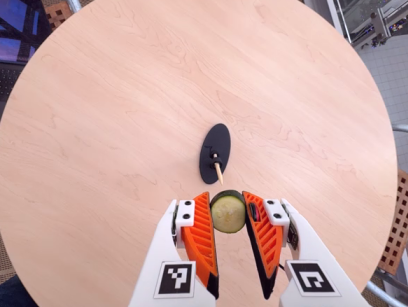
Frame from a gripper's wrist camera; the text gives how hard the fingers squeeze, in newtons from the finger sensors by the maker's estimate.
{"total": 7.5, "left": 7.3, "right": 7.7}